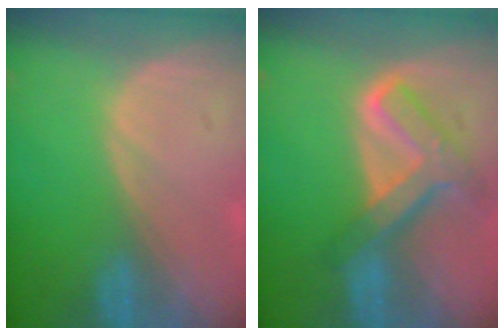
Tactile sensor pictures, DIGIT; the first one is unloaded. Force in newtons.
{"total": 7.8, "press": 6.6, "slide": 4.1}